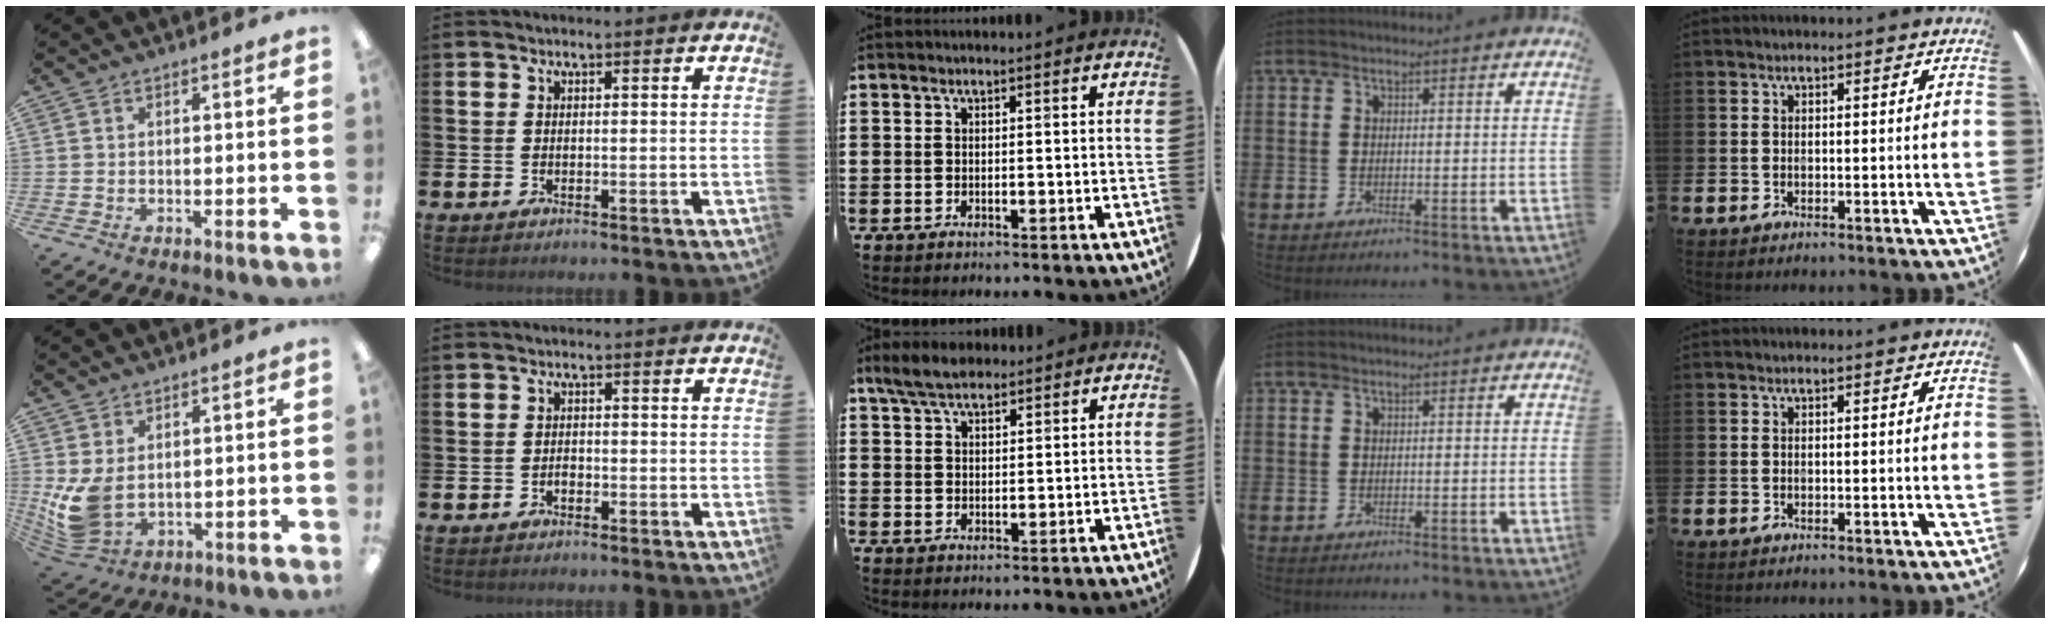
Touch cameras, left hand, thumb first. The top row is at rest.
{"thumb": {"total": 8.6, "force": [1.1, 5.7, 6.4], "torque": [-0.155, -0.012, 0.027]}, "index": {"total": 1.2, "force": [-0.5, 0.8, 0.7], "torque": [-0.008, -0.001, -0.013]}, "middle": {"total": 5.2, "force": [4.4, 1.8, 2.1], "torque": [-0.052, -0.004, 0.082]}}